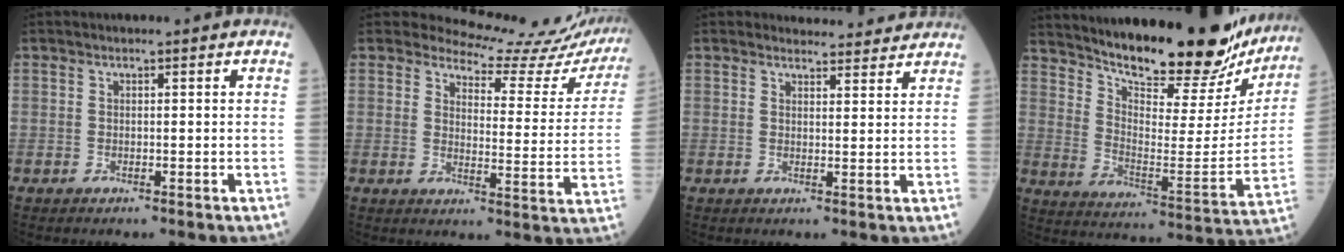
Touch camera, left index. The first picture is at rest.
{"total": 16.8, "force": [16.4, 2.9, 1.6], "torque": [0.004, -0.093, 0.163]}
{"total": 5.9, "force": [5.7, 1.3, 0.2], "torque": [0.006, 0.001, 0.056]}
{"total": 24.8, "force": [22.0, 5.4, 10.1], "torque": [-0.156, -0.063, 0.295]}